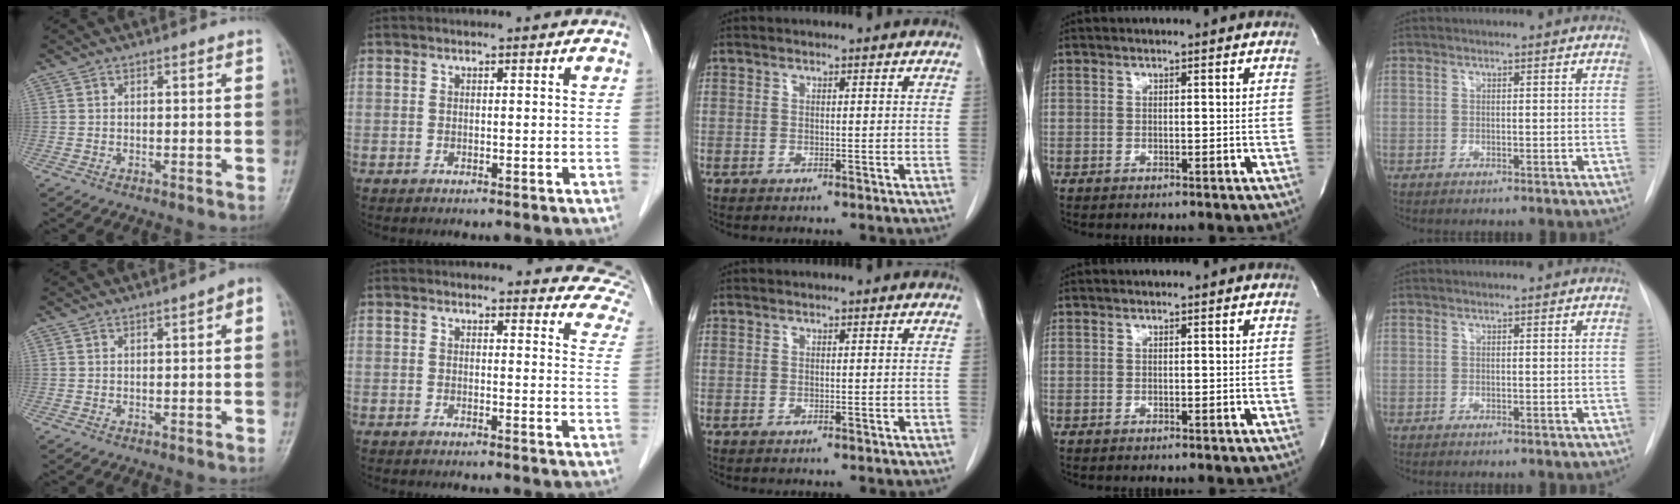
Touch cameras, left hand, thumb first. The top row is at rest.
{"thumb": {"total": 2.1, "force": [0.2, 0.6, 2.0], "torque": [-0.023, 0.010, -0.004]}, "index": {"total": 15.6, "force": [14.9, 3.5, 3.2], "torque": [0.004, -0.056, 0.129]}}